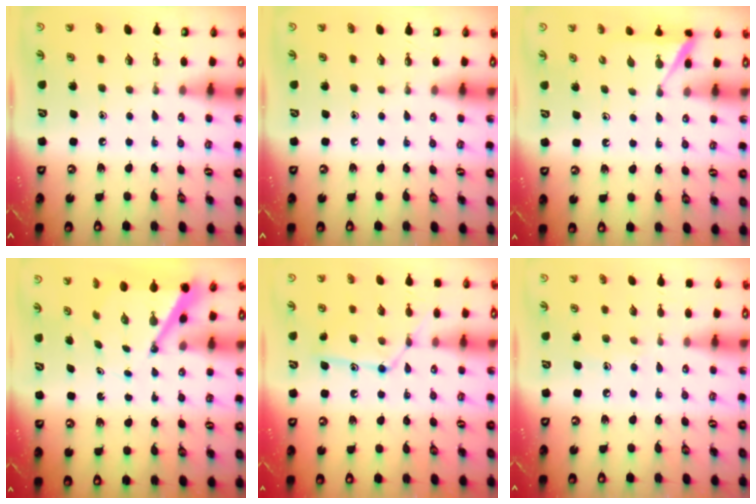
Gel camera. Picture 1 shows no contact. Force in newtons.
{"total": 0.0}
{"total": 3.9, "press": 3.9, "slide": 0.4}
{"total": 5.1, "press": 5.0, "slide": 0.4}
{"total": 11.9, "press": 11.9, "slide": 0.9}
{"total": 4.4, "press": 4.4, "slide": 0.4}